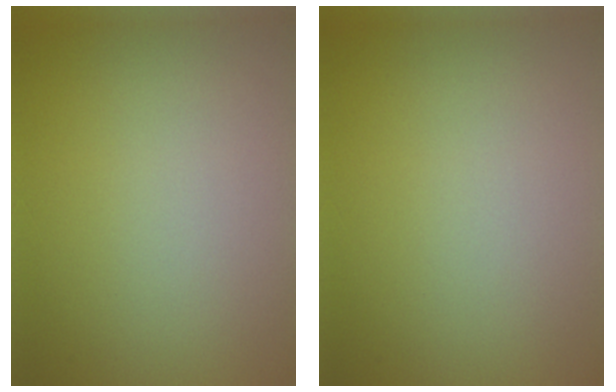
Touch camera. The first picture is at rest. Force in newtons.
{"total": 0.0}